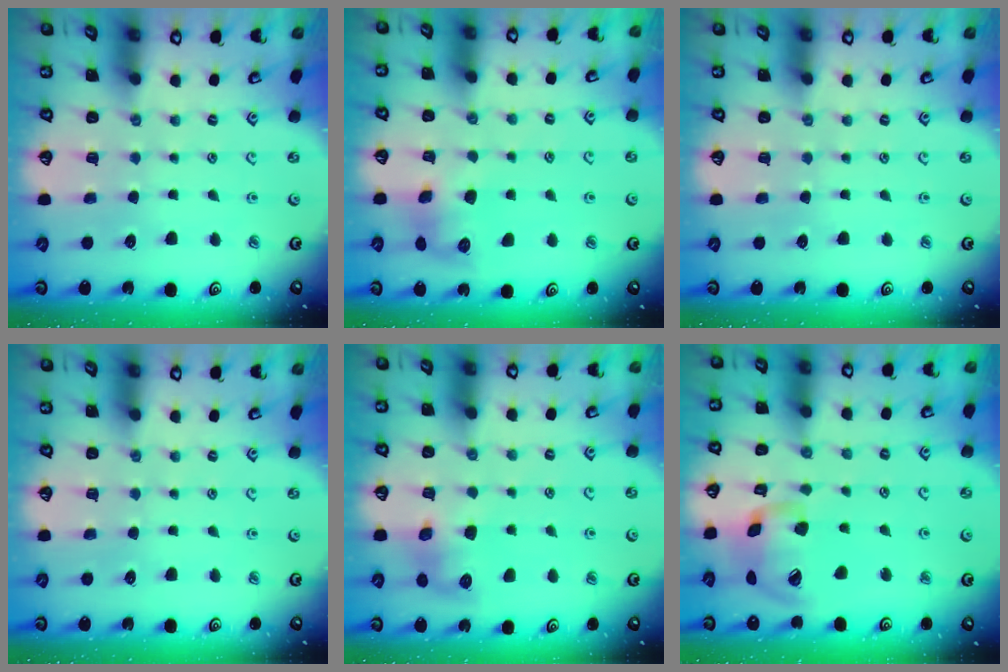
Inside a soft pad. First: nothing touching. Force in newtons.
{"total": 8.3, "press": 8.3, "slide": 0.8}
{"total": 0.0}
{"total": 0.0}
{"total": 8.1, "press": 8.0, "slide": 0.2}
{"total": 17.0, "press": 16.8, "slide": 2.5}